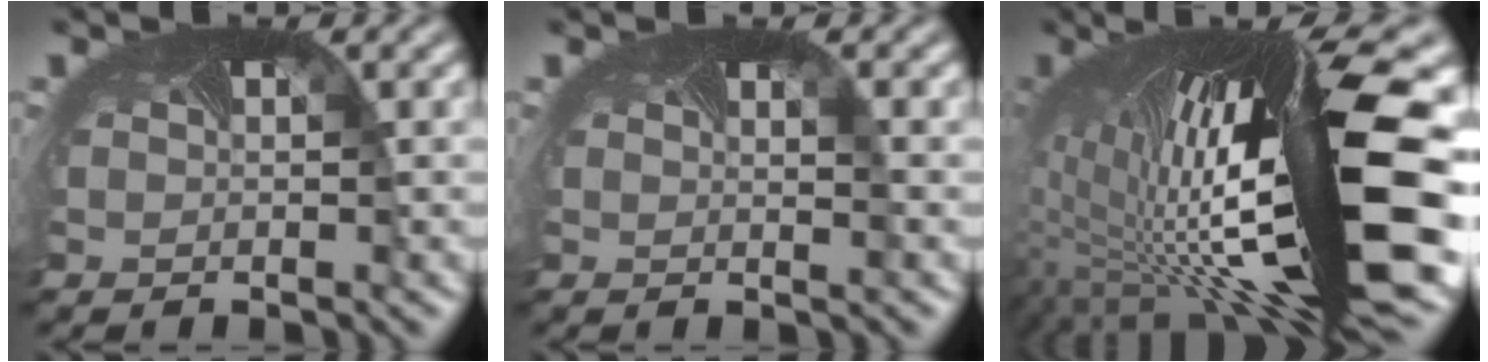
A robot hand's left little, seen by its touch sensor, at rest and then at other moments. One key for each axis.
{"total": 0.0}
{"total": 17.3, "fx": -0.4, "fy": 5.2, "fz": 16.5, "tx": -0.295, "ty": -0.020, "tz": 0.010}